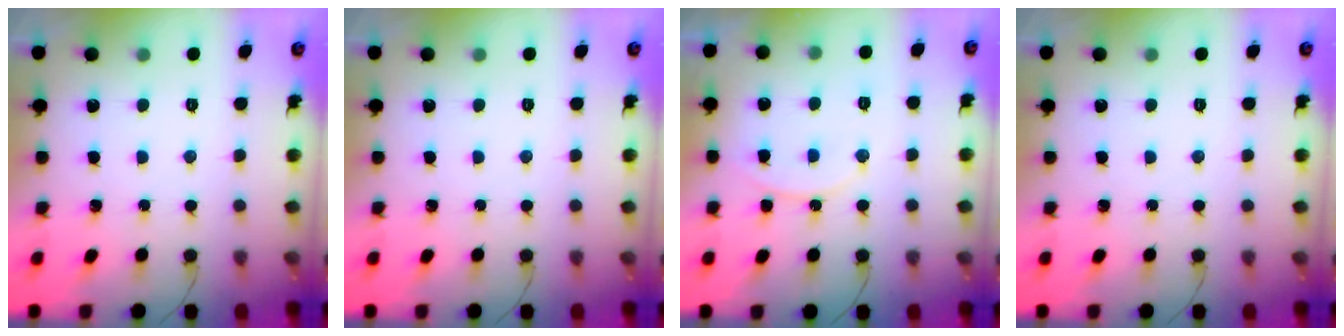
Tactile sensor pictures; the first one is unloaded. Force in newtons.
{"total": 0.0}
{"total": 11.8, "press": 11.8, "slide": 0.9}
{"total": 0.0}